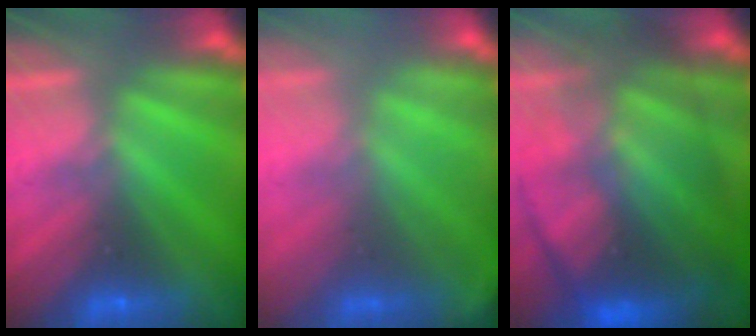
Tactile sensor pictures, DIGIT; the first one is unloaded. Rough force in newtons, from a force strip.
{"total": 1.8}
{"total": 7.8}